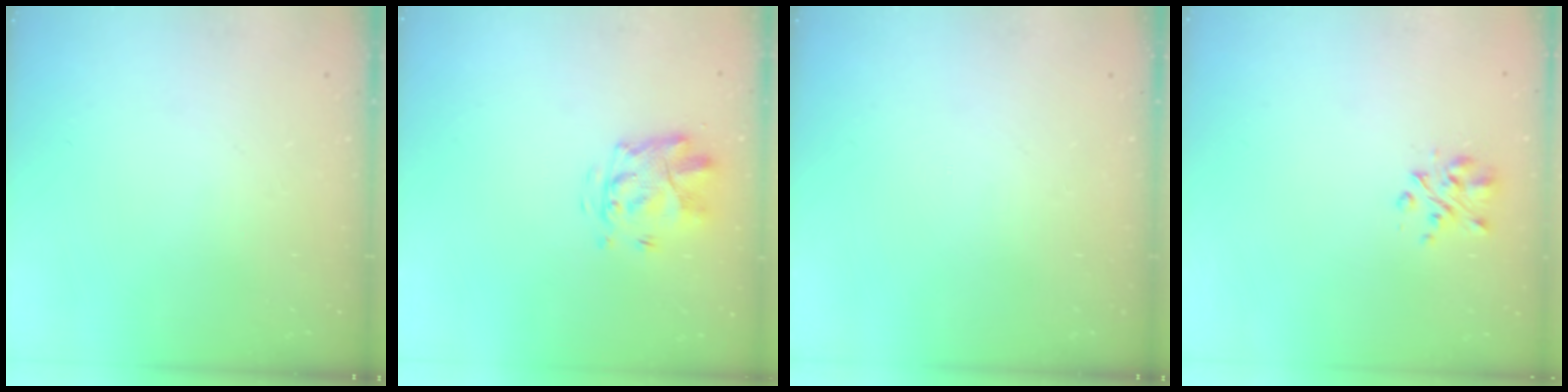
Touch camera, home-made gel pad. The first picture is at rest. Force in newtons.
{"total": 3.8, "press": 3.4, "slide": 1.8}
{"total": 0.0}
{"total": 3.4, "press": 3.3, "slide": 0.9}